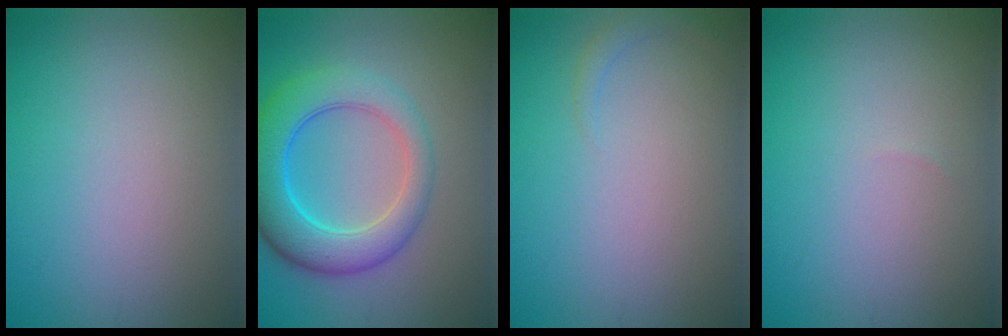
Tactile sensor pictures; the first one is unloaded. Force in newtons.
{"total": 7.0, "press": 7.0, "slide": 0.2}
{"total": 0.8, "press": 0.8, "slide": 0.1}
{"total": 0.0}